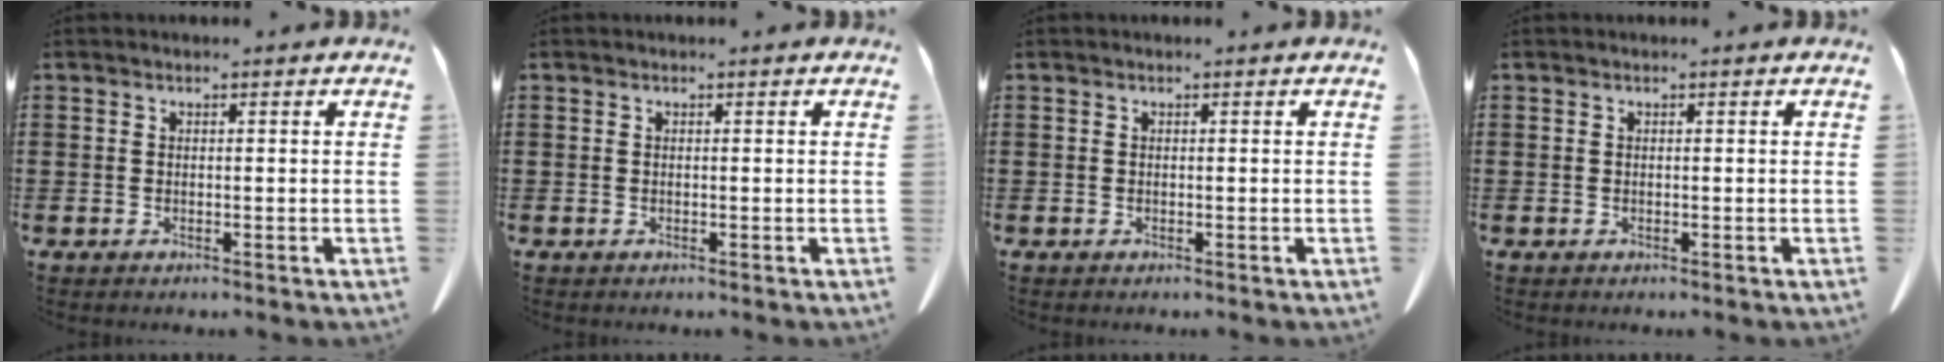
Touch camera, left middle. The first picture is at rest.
{"total": 0.0}
{"total": 0.0}
{"total": 0.0}